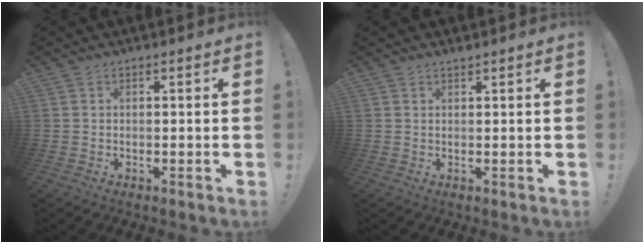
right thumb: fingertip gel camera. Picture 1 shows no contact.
{"total": 0.9, "force": [0.9, -0.2, 0.0], "torque": [0.006, -0.002, 0.016]}